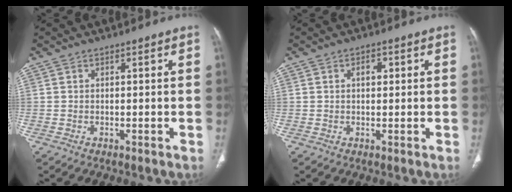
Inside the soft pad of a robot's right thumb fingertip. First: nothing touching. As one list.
[{"total": 2.2, "force": [0.6, 1.3, 1.6], "torque": [-0.020, 0.004, 0.008]}]